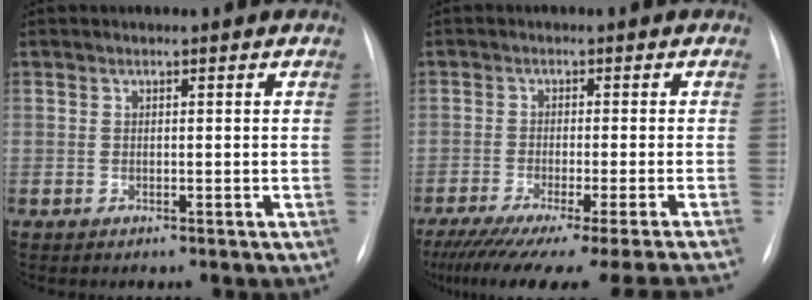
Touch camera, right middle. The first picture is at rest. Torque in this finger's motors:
{"motor_torque": [1.09, -1.05, 0.24, 0.12]}